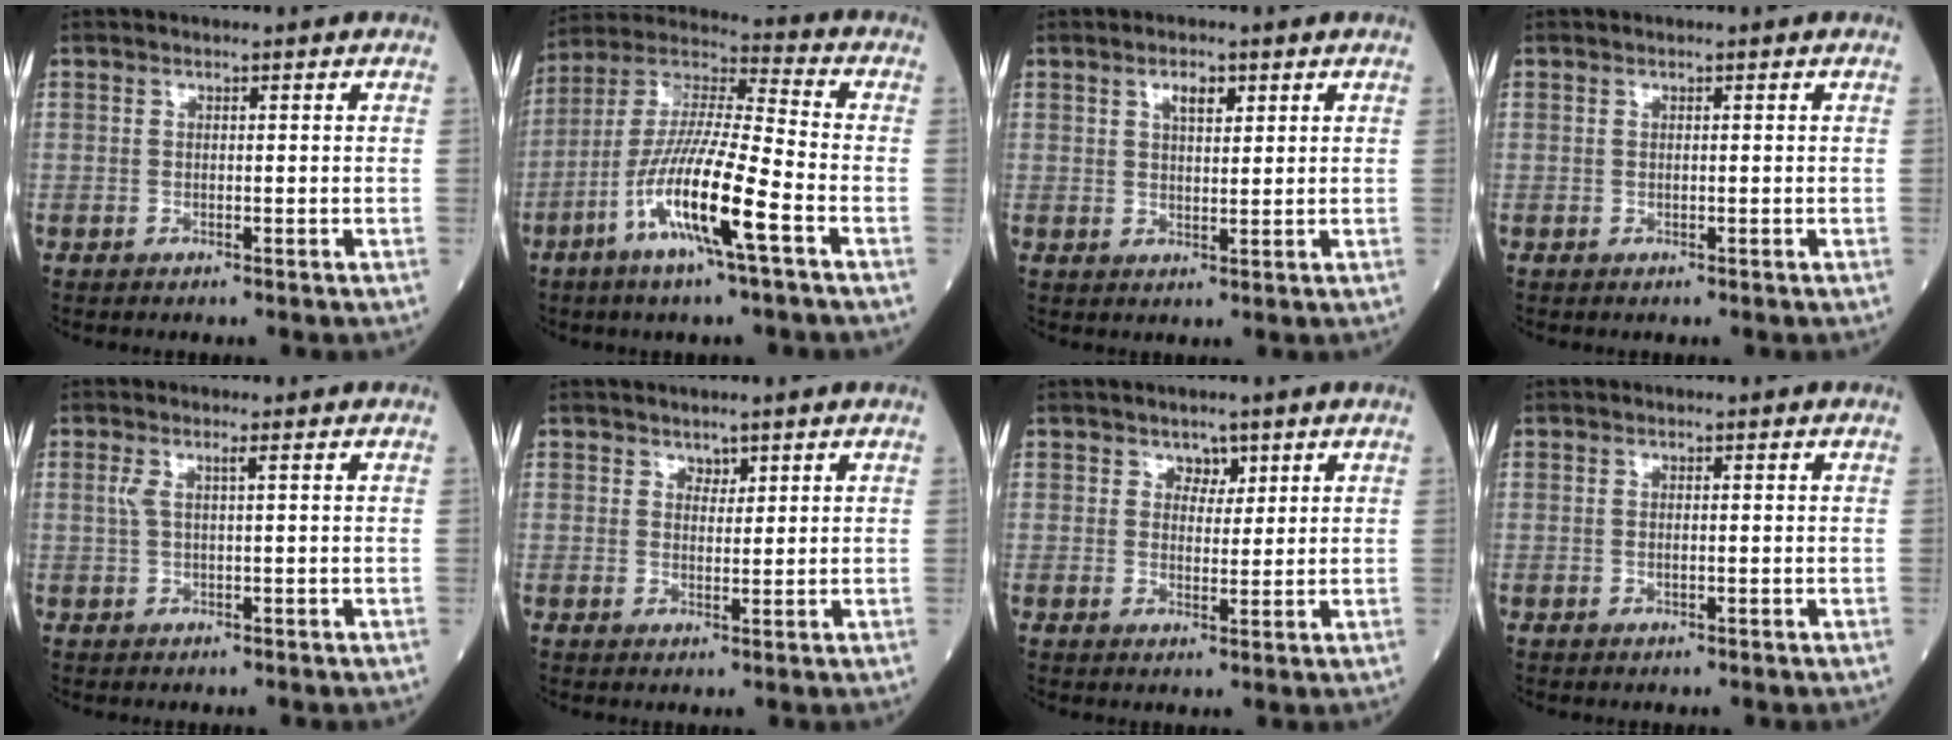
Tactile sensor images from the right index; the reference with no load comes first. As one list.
[{"total": 14.8, "force": [-6.1, 0.5, 13.5], "torque": [-0.275, -0.009, -0.119]}, {"total": 2.9, "force": [1.6, 1.1, 2.2], "torque": [-0.039, 0.002, 0.029]}, {"total": 0.0}, {"total": 1.5, "force": [0.4, -0.1, 1.5], "torque": [-0.039, 0.011, 0.008]}, {"total": 1.4, "force": [1.1, 0.7, 0.4], "torque": [-0.002, -0.002, 0.017]}, {"total": 2.2, "force": [1.4, 1.5, 0.8], "torque": [-0.004, -0.001, 0.022]}, {"total": 0.5, "force": [-0.1, 0.0, 0.5], "torque": [-0.013, -0.001, 0.000]}]